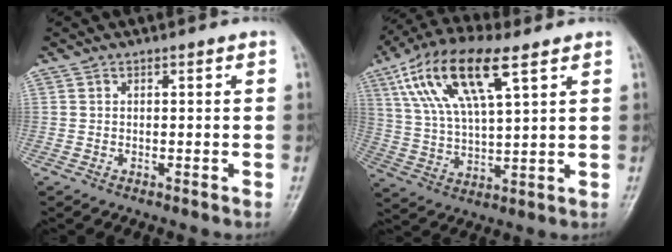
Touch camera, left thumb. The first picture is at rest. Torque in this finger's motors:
{"motor_torque": [1.56, 0.88, 1.40, -1.37, 0.58]}